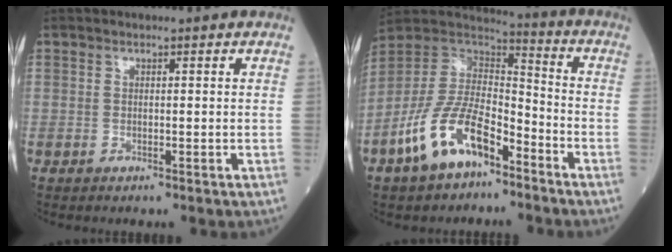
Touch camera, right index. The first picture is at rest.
{"total": 14.9, "force": [-8.2, 6.8, 10.4], "torque": [-0.227, 0.007, -0.155]}